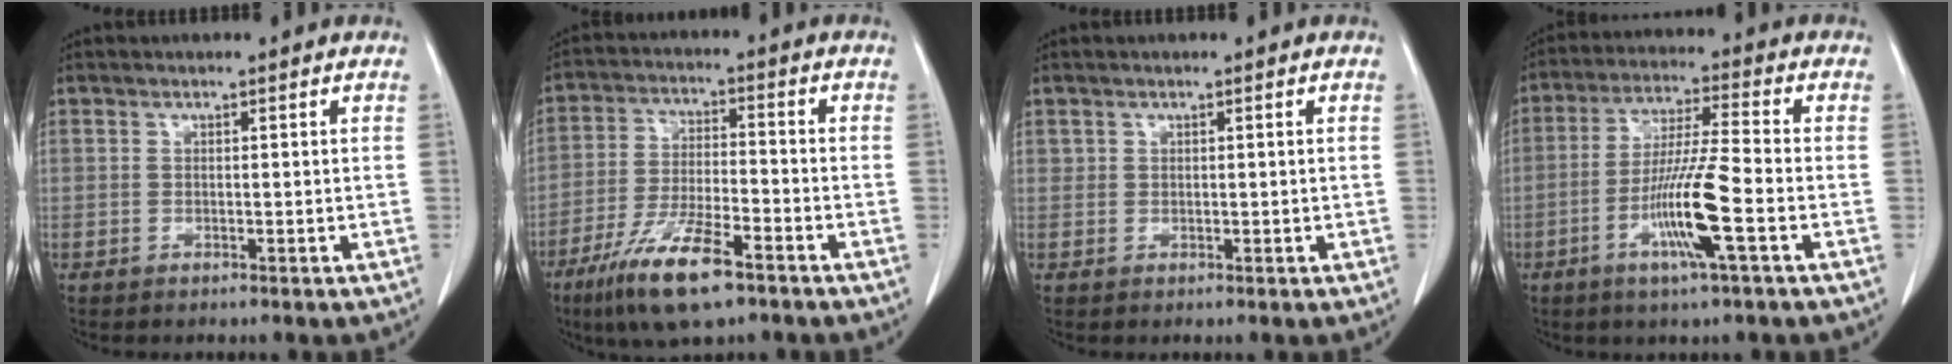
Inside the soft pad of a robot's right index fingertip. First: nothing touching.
{"total": 10.6, "force": [-6.7, 2.0, 7.9], "torque": [-0.157, -0.019, -0.119]}
{"total": 0.6, "force": [0.3, 0.5, 0.1], "torque": [0.006, 0.003, 0.006]}
{"total": 10.9, "force": [-3.8, -0.3, 10.2], "torque": [-0.199, -0.011, -0.074]}